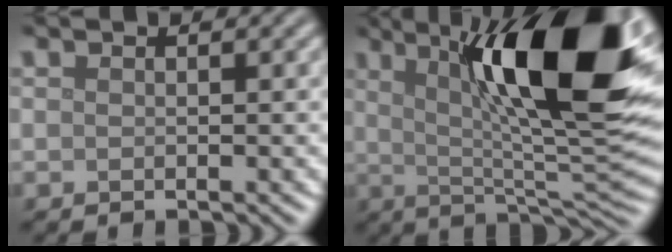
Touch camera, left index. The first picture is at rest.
{"total": 15.4, "force": [5.3, 3.7, 13.9], "torque": [-0.195, 0.002, 0.080]}